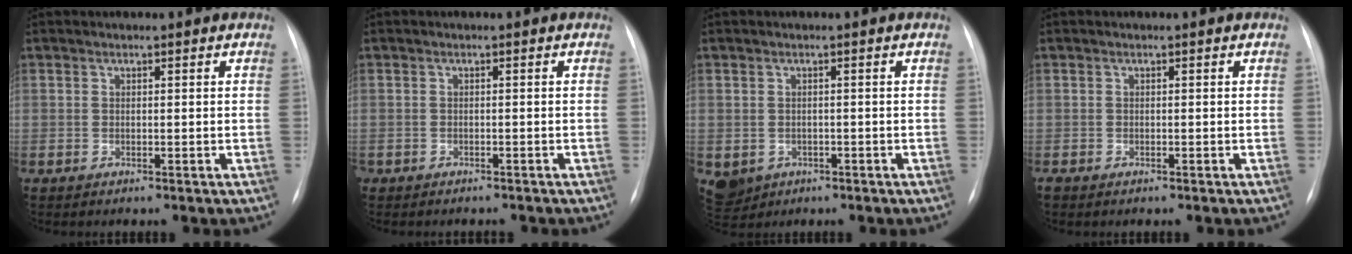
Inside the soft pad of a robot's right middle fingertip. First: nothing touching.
{"total": 2.5, "force": [-2.1, 1.1, 0.6], "torque": [-0.009, -0.001, -0.025]}
{"total": 6.4, "force": [-2.7, 5.4, 2.1], "torque": [-0.050, 0.002, -0.030]}
{"total": 0.6, "force": [-0.4, 0.4, 0.2], "torque": [-0.003, 0.001, -0.006]}